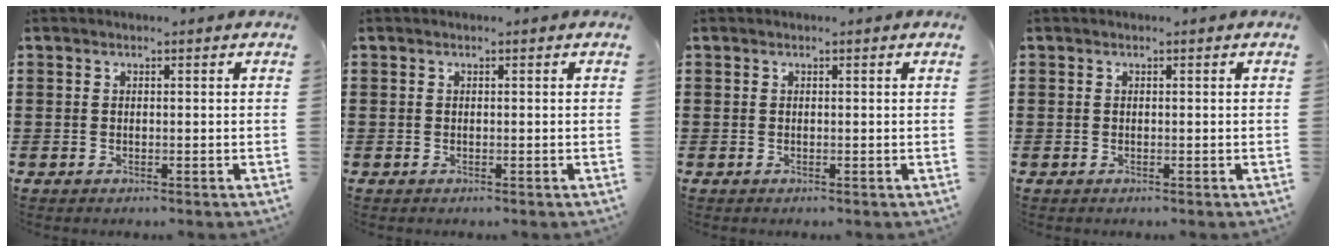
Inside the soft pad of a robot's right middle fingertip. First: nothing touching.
{"total": 0.0}
{"total": 0.0}
{"total": 0.0}